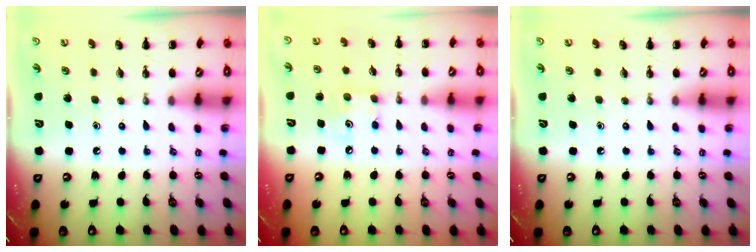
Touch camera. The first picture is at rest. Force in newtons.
{"total": 5.5, "press": 5.4, "slide": 1.2}
{"total": 0.0}